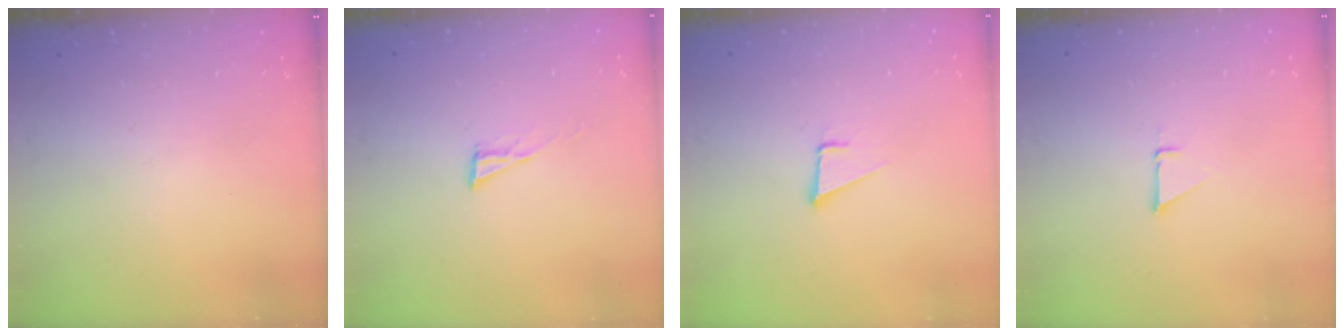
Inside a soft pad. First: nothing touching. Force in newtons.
{"total": 5.7, "press": 5.5, "slide": 1.4}
{"total": 3.4, "press": 2.6, "slide": 2.2}
{"total": 1.5, "press": 1.5, "slide": 0.0}